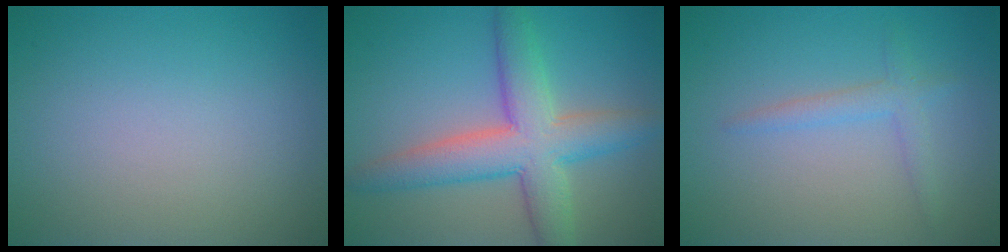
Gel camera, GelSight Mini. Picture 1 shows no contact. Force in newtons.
{"total": 7.2, "press": 7.2, "slide": 0.3}
{"total": 1.8, "press": 1.8, "slide": 0.1}